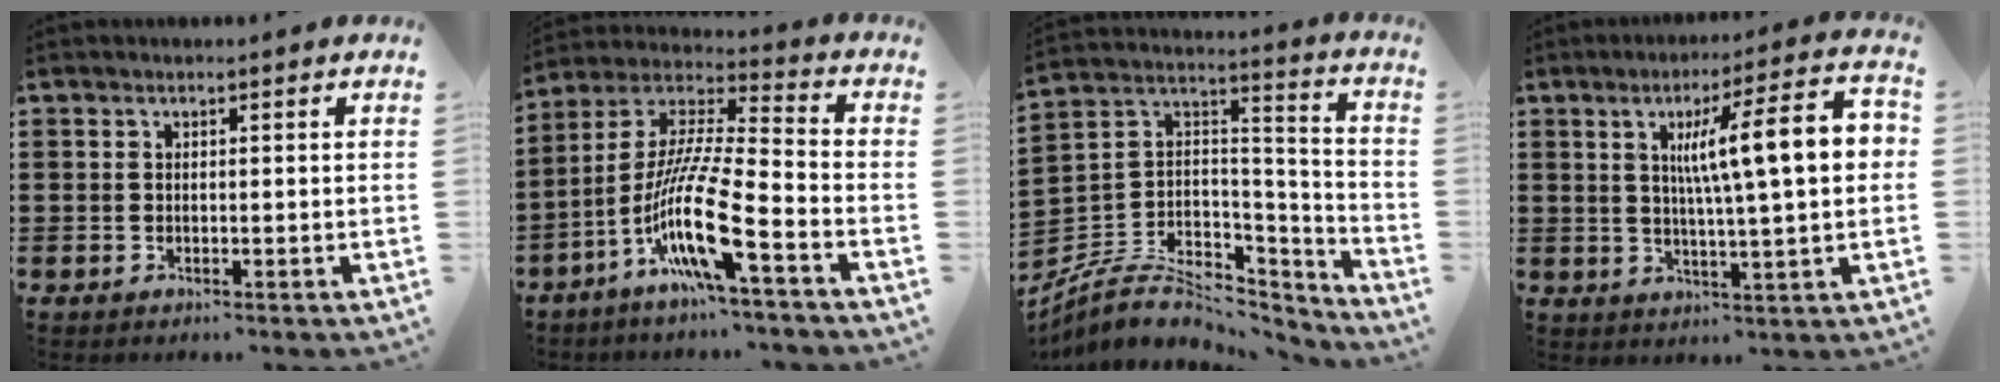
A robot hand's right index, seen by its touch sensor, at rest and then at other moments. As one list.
[{"total": 14.1, "force": [-7.4, 1.3, 12.0], "torque": [-0.259, -0.018, -0.147]}, {"total": 7.8, "force": [-5.2, 4.8, 3.2], "torque": [-0.073, 0.011, -0.097]}, {"total": 12.0, "force": [2.4, 1.5, 11.7], "torque": [-0.201, 0.002, 0.032]}]